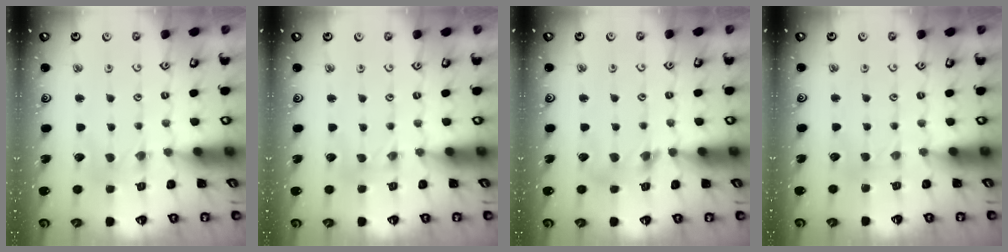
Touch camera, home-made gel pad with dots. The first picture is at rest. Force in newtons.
{"total": 0.0}
{"total": 6.5, "press": 6.5, "slide": 0.6}
{"total": 1.9, "press": 1.9, "slide": 0.3}